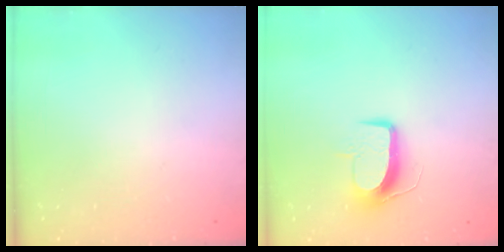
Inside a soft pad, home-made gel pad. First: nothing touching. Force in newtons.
{"total": 9.6, "press": 9.6, "slide": 0.2}